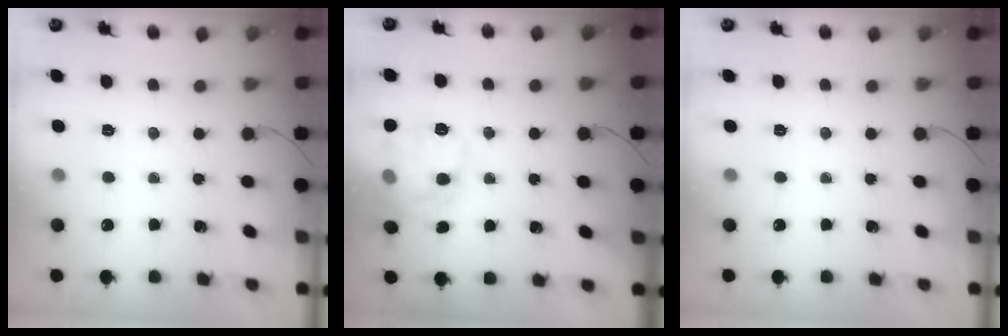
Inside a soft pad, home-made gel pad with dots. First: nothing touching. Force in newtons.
{"total": 15.3, "press": 15.2, "slide": 0.3}
{"total": 0.0}